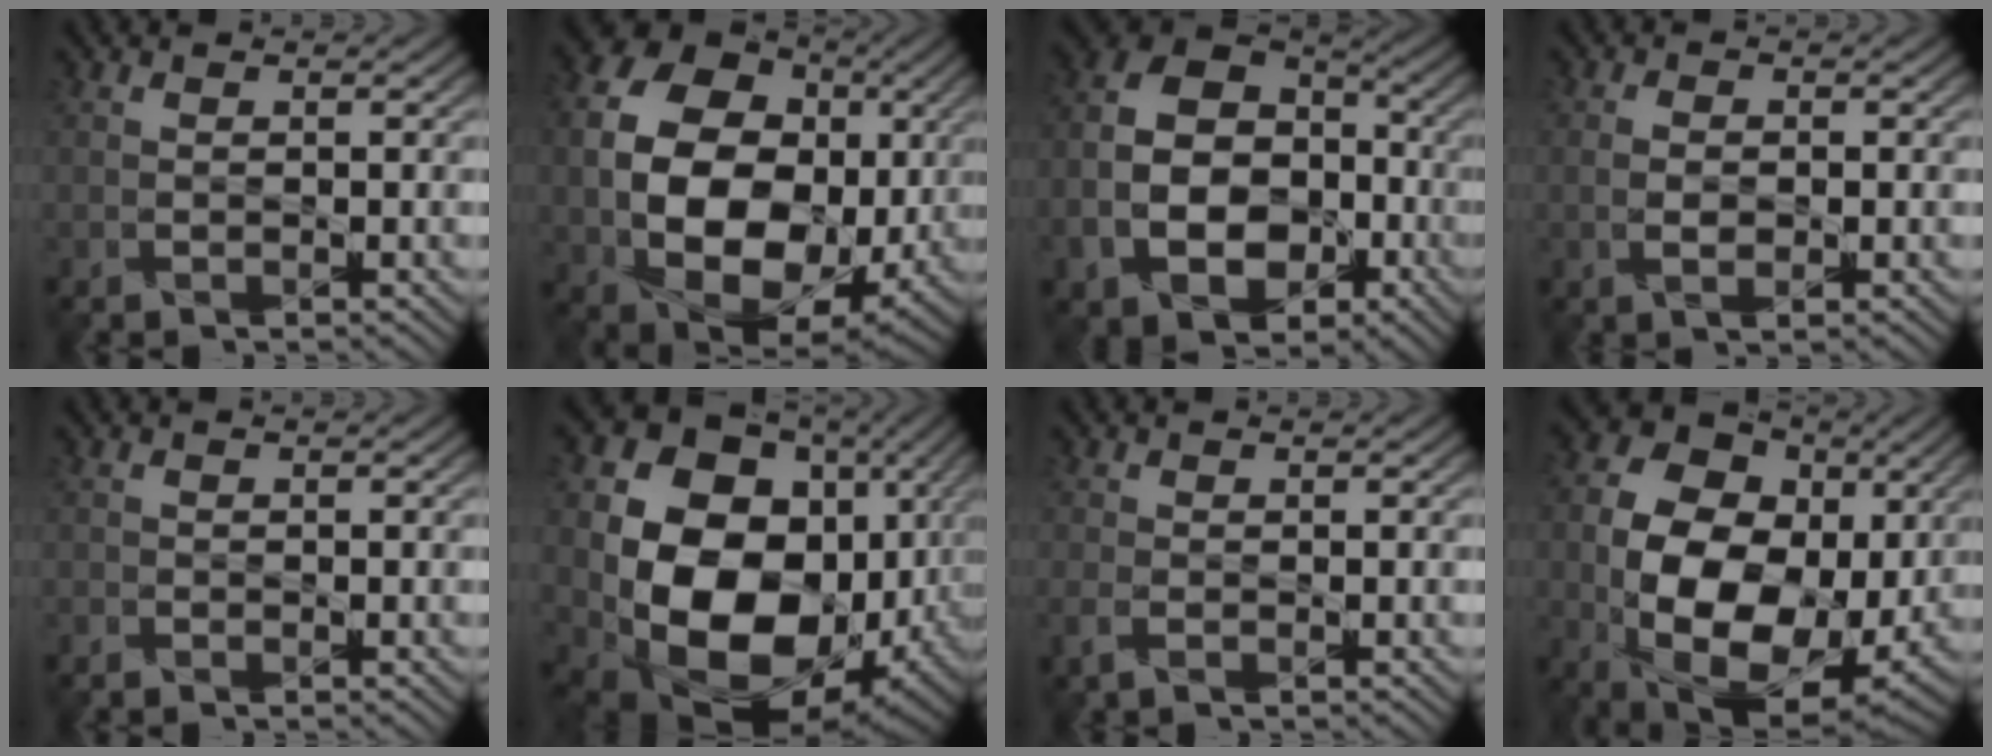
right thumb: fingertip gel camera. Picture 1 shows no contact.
{"total": 17.2, "force": [0.1, 12.8, 11.5], "torque": [-0.241, -0.024, 0.019]}
{"total": 14.1, "force": [-4.2, 10.1, 8.9], "torque": [-0.189, -0.031, -0.069]}
{"total": 2.6, "force": [-0.4, 1.3, 2.2], "torque": [-0.043, -0.003, -0.006]}
{"total": 0.9, "force": [-0.9, 0.3, 0.2], "torque": [-0.005, -0.004, -0.018]}
{"total": 20.0, "force": [-0.2, 15.5, 12.7], "torque": [-0.256, -0.058, 0.037]}
{"total": 2.0, "force": [-1.0, 0.9, 1.5], "torque": [-0.045, -0.008, -0.025]}
{"total": 16.8, "force": [-0.2, 12.1, 11.7], "torque": [-0.244, -0.026, 0.008]}